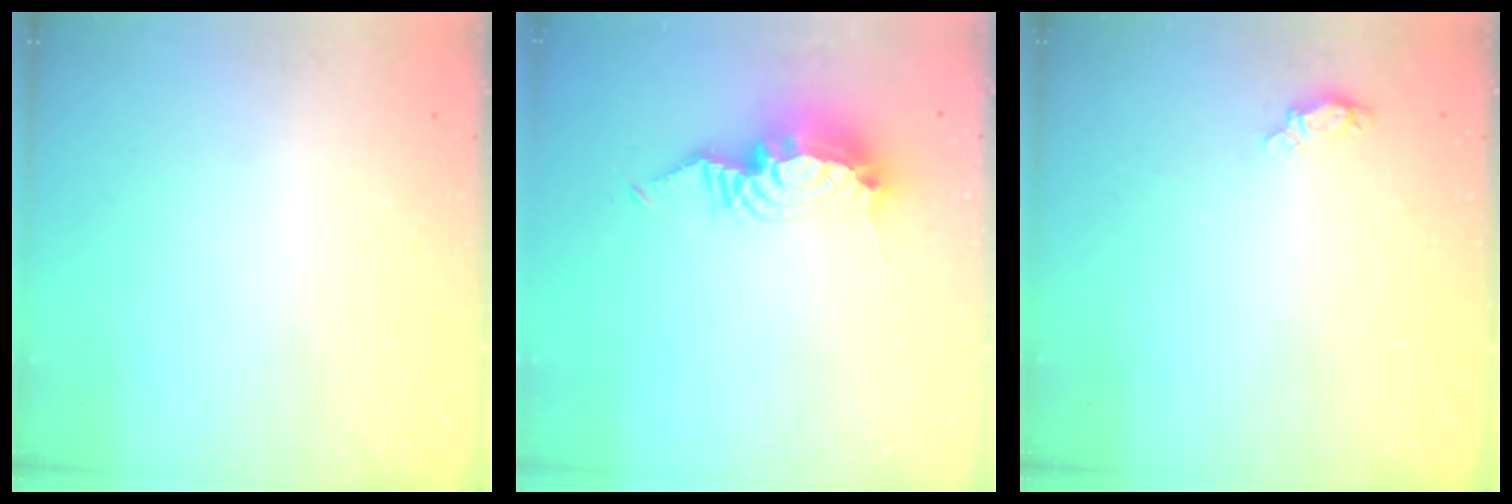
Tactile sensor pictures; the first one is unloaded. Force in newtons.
{"total": 11.6, "press": 11.6, "slide": 1.0}
{"total": 6.2, "press": 5.9, "slide": 1.9}